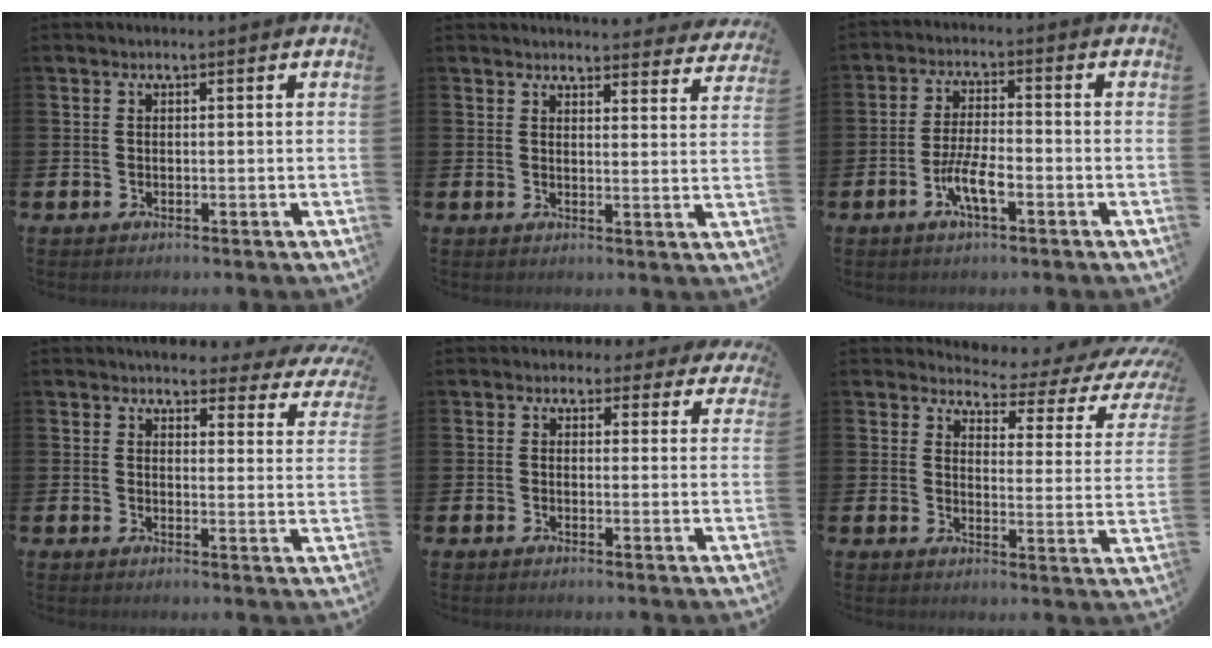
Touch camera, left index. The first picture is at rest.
{"total": 3.6, "force": [3.6, 0.3, 0.1], "torque": [0.007, -0.031, 0.061]}
{"total": 5.3, "force": [-2.1, 1.5, 4.7], "torque": [-0.100, -0.001, -0.042]}
{"total": 3.7, "force": [3.5, 1.3, 0.5], "torque": [-0.018, -0.027, 0.057]}
{"total": 2.0, "force": [1.5, 1.4, 0.1], "torque": [-0.003, -0.005, 0.020]}
{"total": 3.2, "force": [2.6, 1.5, 1.1], "torque": [-0.028, -0.035, 0.031]}